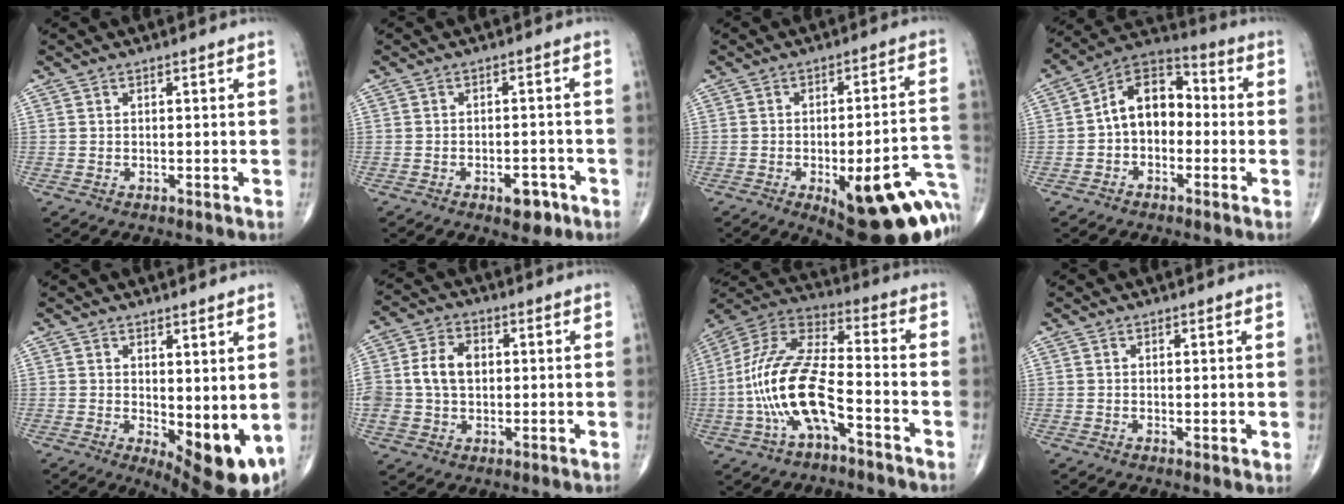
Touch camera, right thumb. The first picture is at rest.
{"total": 4.6, "force": [-2.5, 2.3, 3.1], "torque": [-0.029, 0.012, -0.031]}
{"total": 23.5, "force": [-9.3, 8.2, 20.0], "torque": [-0.184, 0.037, -0.102]}
{"total": 11.2, "force": [-0.8, 7.9, 7.9], "torque": [-0.099, 0.042, -0.035]}
{"total": 9.8, "force": [-0.4, 3.9, 9.0], "torque": [-0.111, -0.026, 0.009]}
{"total": 10.3, "force": [0.7, 7.7, 6.8], "torque": [-0.128, 0.014, 0.014]}
{"total": 16.9, "force": [-5.3, 6.6, 14.6], "torque": [-0.307, 0.051, -0.102]}
{"total": 1.1, "force": [0.3, 0.3, 1.0], "torque": [-0.021, -0.006, 0.003]}